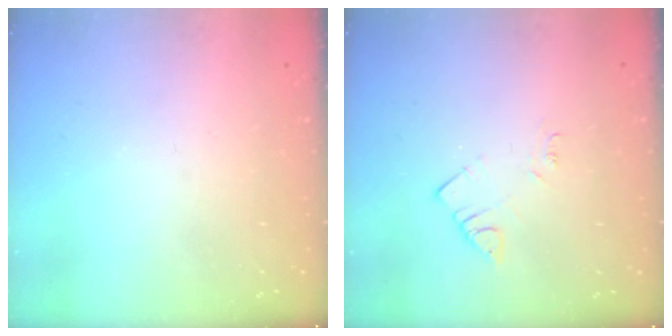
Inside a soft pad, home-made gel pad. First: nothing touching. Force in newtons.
{"total": 2.9, "press": 2.9, "slide": 0.6}